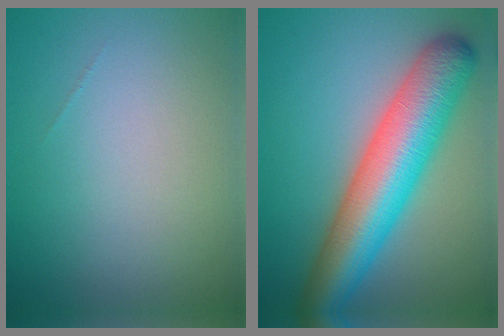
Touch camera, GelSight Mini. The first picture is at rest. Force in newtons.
{"total": 10.4, "press": 10.4, "slide": 0.2}